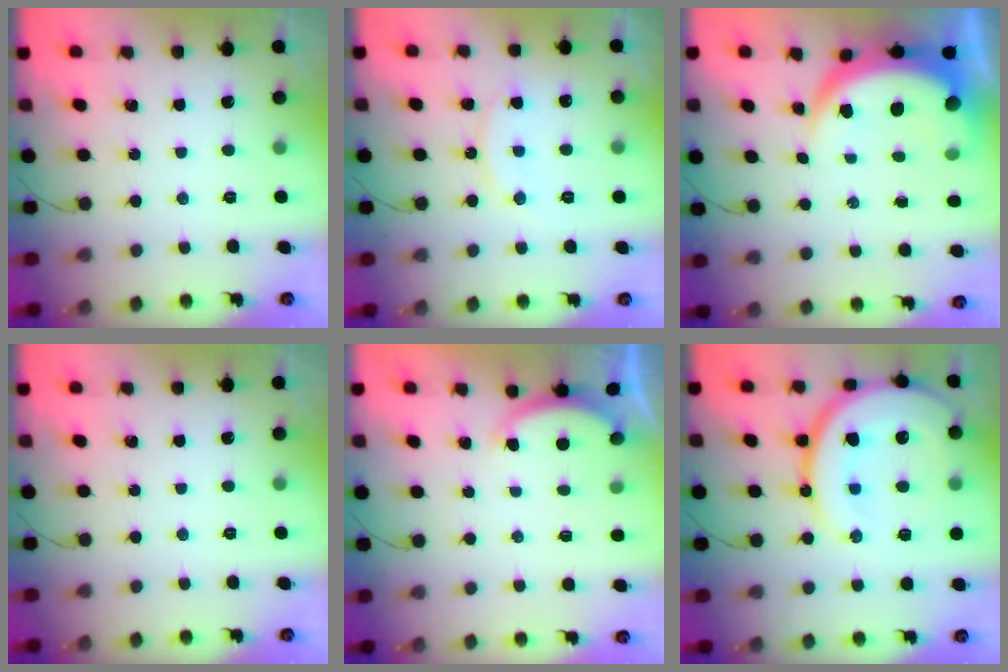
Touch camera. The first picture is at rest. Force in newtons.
{"total": 10.2, "press": 10.1, "slide": 0.7}
{"total": 9.6, "press": 9.6, "slide": 1.1}
{"total": 0.0}
{"total": 1.3, "press": 1.2, "slide": 0.5}
{"total": 21.6, "press": 21.4, "slide": 2.9}